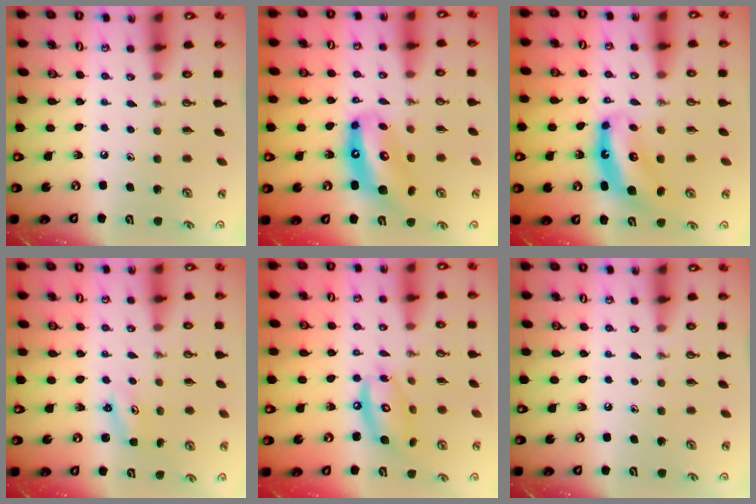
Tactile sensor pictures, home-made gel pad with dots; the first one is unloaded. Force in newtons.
{"total": 12.6, "press": 12.5, "slide": 1.5}
{"total": 8.2, "press": 8.2, "slide": 0.7}
{"total": 1.9, "press": 1.9, "slide": 0.3}
{"total": 12.7, "press": 12.7, "slide": 1.1}
{"total": 0.0}